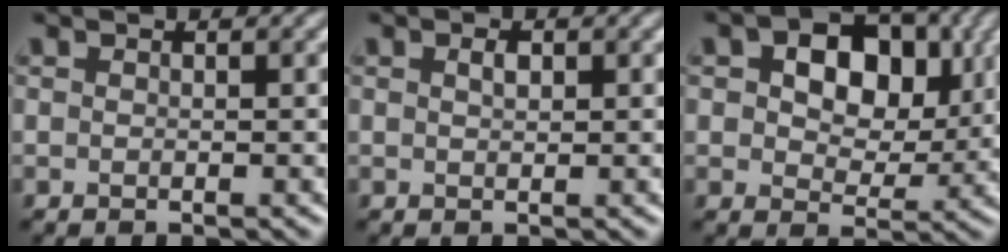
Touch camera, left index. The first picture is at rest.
{"total": 1.0, "force": [0.4, 0.5, 0.7], "torque": [-0.015, 0.001, 0.008]}
{"total": 8.8, "force": [2.3, 5.9, 6.2], "torque": [-0.090, 0.013, 0.026]}